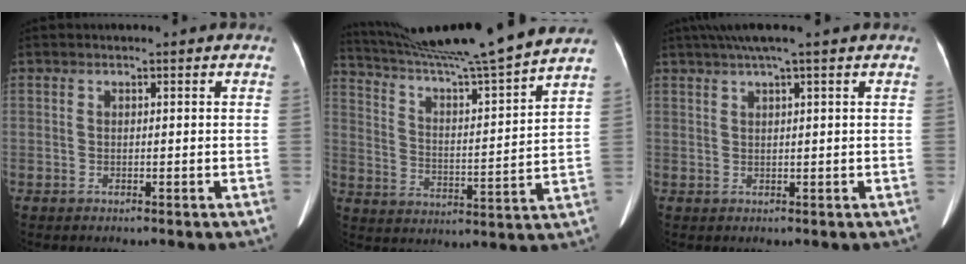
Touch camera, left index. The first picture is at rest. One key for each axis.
{"total": 21.4, "fx": 19.2, "fy": -2.2, "fz": 9.3, "tx": -0.165, "ty": -0.027, "tz": 0.288}
{"total": 5.9, "fx": 4.5, "fy": -0.9, "fz": 3.7, "tx": -0.061, "ty": 0.031, "tz": 0.072}